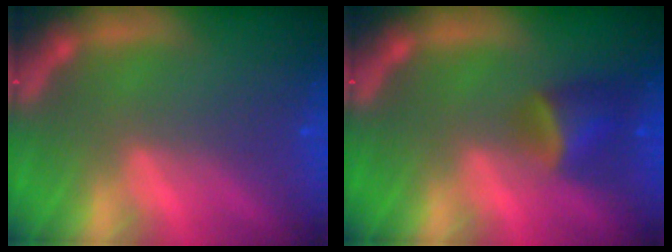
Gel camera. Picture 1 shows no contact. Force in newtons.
{"total": 3.4}